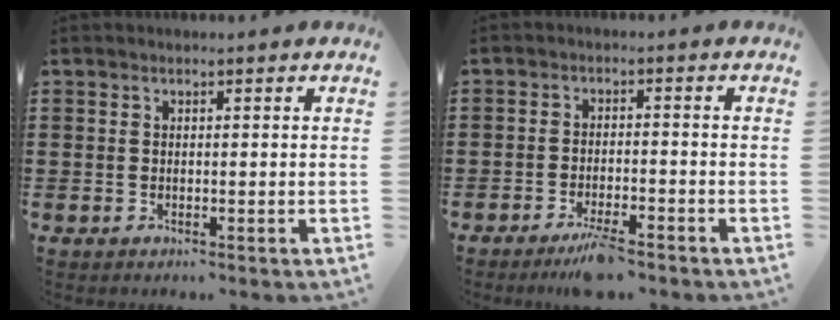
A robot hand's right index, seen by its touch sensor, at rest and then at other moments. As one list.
[{"total": 3.8, "force": [-3.2, 0.4, 2.2], "torque": [-0.035, 0.000, -0.058]}]